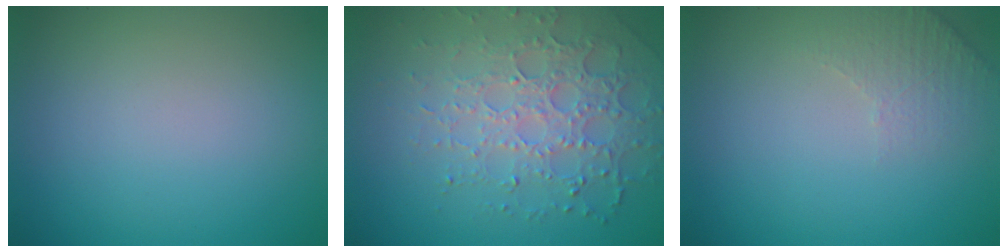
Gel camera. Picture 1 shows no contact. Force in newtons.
{"total": 4.9, "press": 4.3, "slide": 2.5}
{"total": 2.1, "press": 2.0, "slide": 0.5}